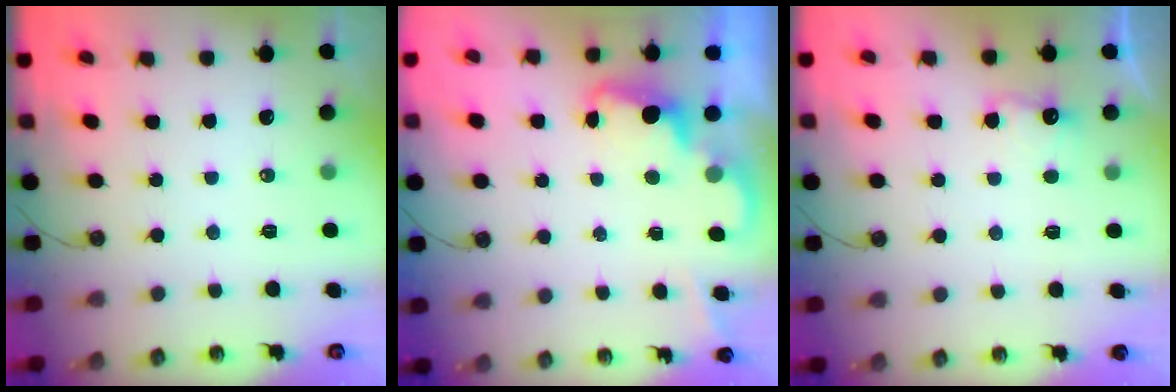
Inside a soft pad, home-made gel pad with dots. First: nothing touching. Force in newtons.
{"total": 2.3, "press": 2.3, "slide": 0.5}
{"total": 3.9, "press": 3.8, "slide": 0.9}